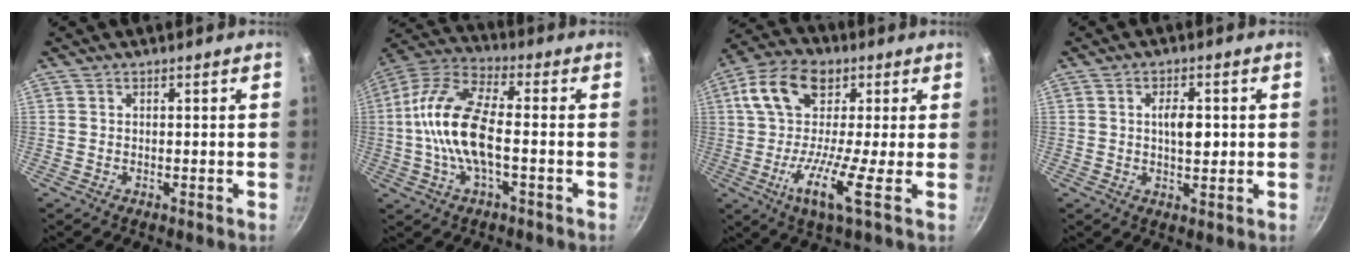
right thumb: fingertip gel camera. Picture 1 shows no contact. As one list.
[{"total": 14.7, "force": [-1.6, 6.1, 13.3], "torque": [-0.259, 0.037, -0.048]}, {"total": 14.1, "force": [0.3, 5.9, 12.8], "torque": [-0.228, 0.014, -0.023]}, {"total": 5.1, "force": [0.4, 2.6, 4.4], "torque": [-0.059, -0.001, 0.003]}]